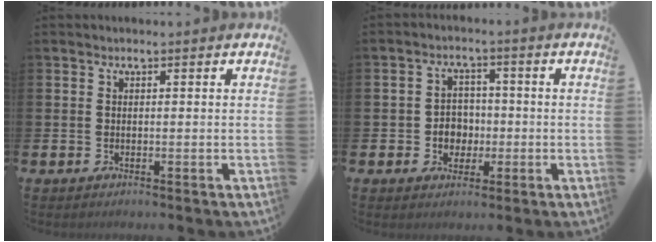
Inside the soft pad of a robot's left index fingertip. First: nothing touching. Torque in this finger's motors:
{"motor_torque": [0.35, 0.47, 0.06, 0.03]}